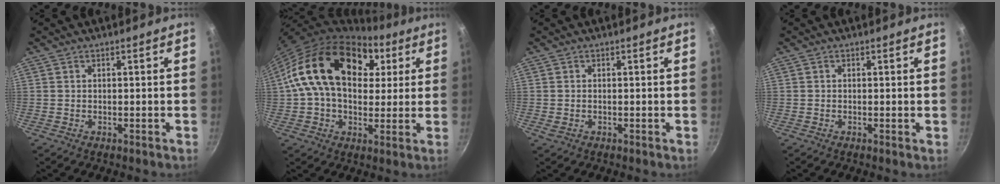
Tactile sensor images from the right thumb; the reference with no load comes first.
{"total": 23.1, "force": [6.4, 15.6, 15.7], "torque": [-0.245, 0.018, 0.095]}
{"total": 1.0, "force": [-0.1, 0.6, 0.8], "torque": [-0.014, -0.001, -0.002]}
{"total": 0.0}